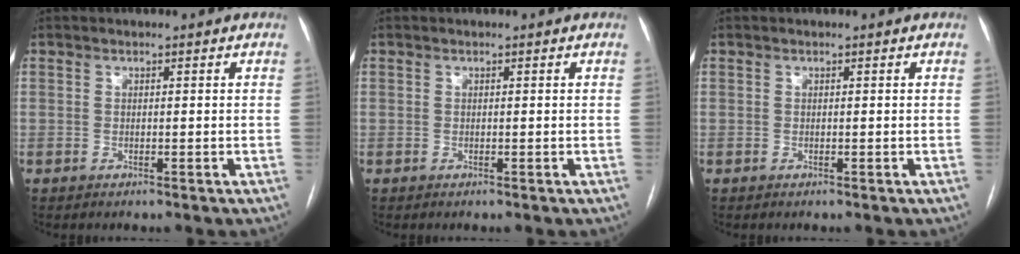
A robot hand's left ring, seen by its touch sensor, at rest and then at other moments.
{"total": 0.0}
{"total": 0.0}